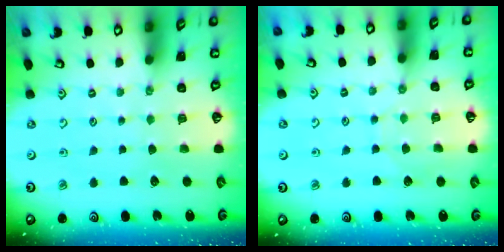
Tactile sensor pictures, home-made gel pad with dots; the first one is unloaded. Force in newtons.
{"total": 5.2, "press": 5.2, "slide": 0.7}